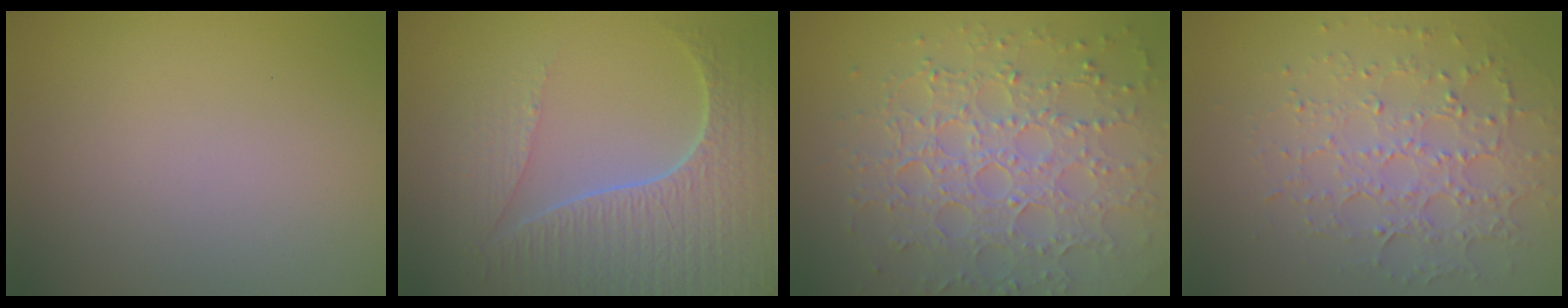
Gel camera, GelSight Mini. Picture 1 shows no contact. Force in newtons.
{"total": 7.3, "press": 5.5, "slide": 4.8}
{"total": 7.9, "press": 5.7, "slide": 5.4}
{"total": 4.8, "press": 3.5, "slide": 3.4}